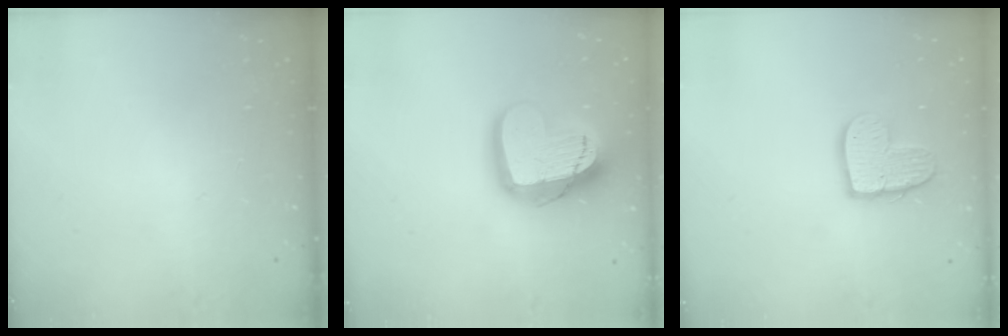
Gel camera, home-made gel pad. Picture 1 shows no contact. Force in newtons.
{"total": 19.5, "press": 19.4, "slide": 1.4}
{"total": 12.2, "press": 12.1, "slide": 1.1}